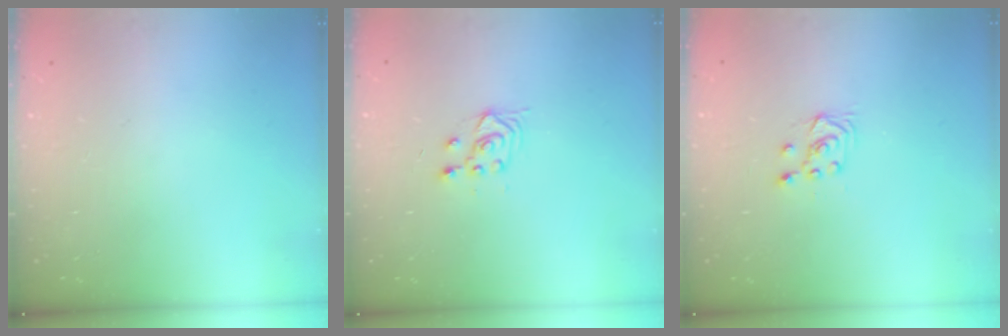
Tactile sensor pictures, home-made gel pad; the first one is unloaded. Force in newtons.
{"total": 3.0, "press": 2.6, "slide": 1.3}
{"total": 4.5, "press": 4.4, "slide": 0.8}